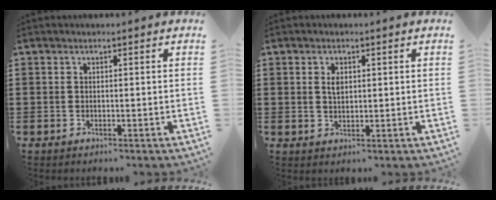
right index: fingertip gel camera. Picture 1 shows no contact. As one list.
[{"total": 2.0, "force": [0.6, 1.0, 1.6], "torque": [-0.034, 0.006, 0.009]}]